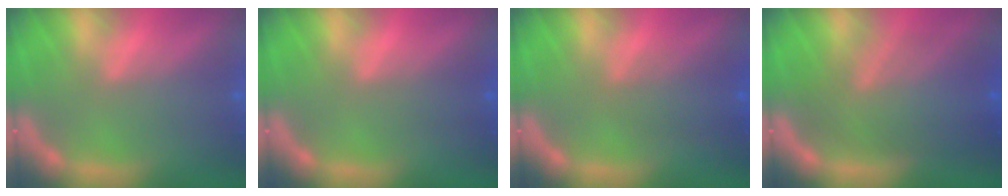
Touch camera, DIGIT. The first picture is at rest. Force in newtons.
{"total": 0.9}
{"total": 3.0}
{"total": 9.0}